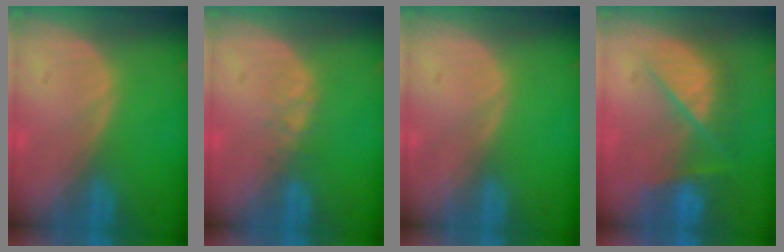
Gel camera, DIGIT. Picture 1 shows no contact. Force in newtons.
{"total": 1.4, "press": 1.4, "slide": 0.2}
{"total": 0.0}
{"total": 7.7, "press": 7.5, "slide": 1.7}